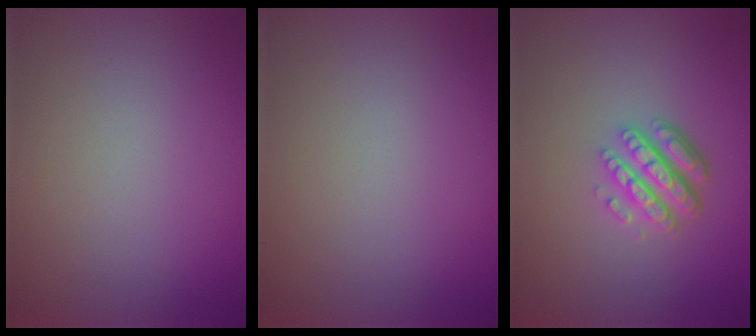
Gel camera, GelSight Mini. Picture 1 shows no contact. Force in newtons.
{"total": 0.0}
{"total": 4.5, "press": 3.4, "slide": 3.1}